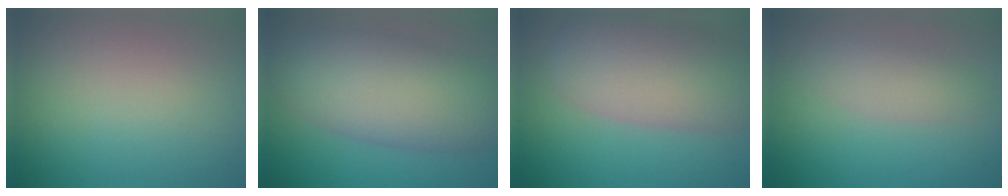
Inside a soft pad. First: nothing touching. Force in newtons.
{"total": 8.9, "press": 8.9, "slide": 0.3}
{"total": 8.0, "press": 8.0, "slide": 0.6}
{"total": 2.5, "press": 2.5, "slide": 0.1}